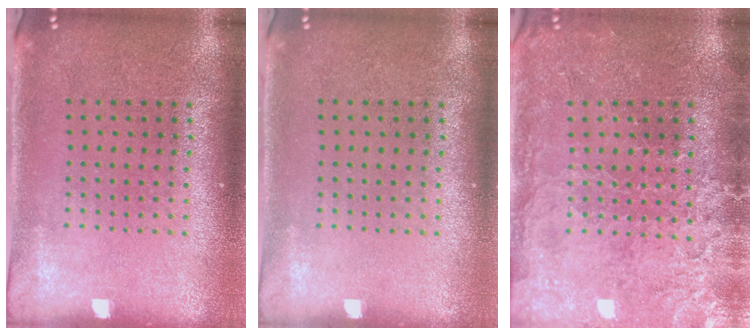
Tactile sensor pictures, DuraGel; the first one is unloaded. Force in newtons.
{"total": 0.0}
{"total": 3.3, "press": 3.1, "slide": 1.1}